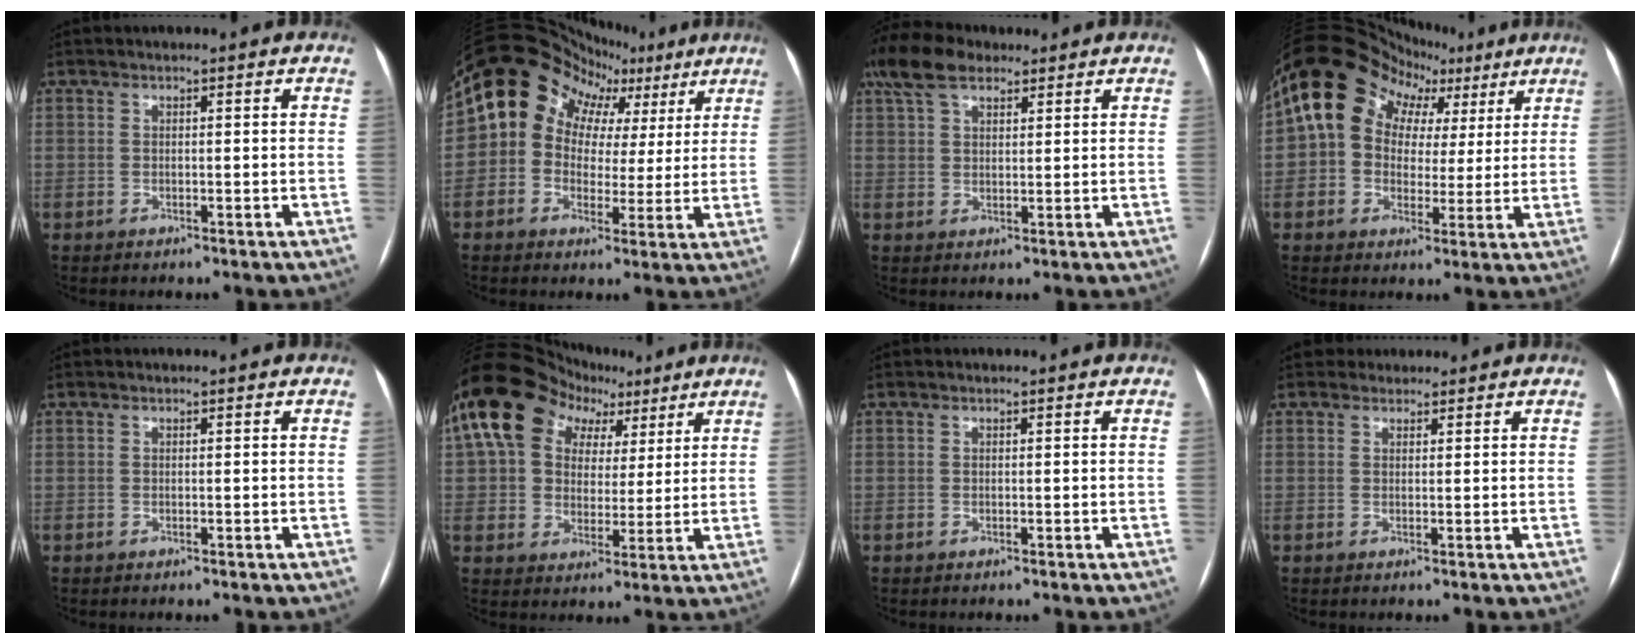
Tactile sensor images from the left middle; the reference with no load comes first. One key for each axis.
{"total": 15.2, "fx": 6.5, "fy": 12.5, "fz": 5.8, "tx": -0.081, "ty": 0.071, "tz": 0.086}
{"total": 8.0, "fx": 5.7, "fy": 3.5, "fz": 4.4, "tx": -0.098, "ty": 0.034, "tz": 0.109}
{"total": 14.8, "fx": 5.7, "fy": 11.9, "fz": 6.8, "tx": -0.098, "ty": 0.074, "tz": 0.091}
{"total": 0.0}
{"total": 16.0, "fx": 7.8, "fy": 11.5, "fz": 8.0, "tx": -0.150, "ty": 0.063, "tz": 0.131}
{"total": 0.0}
{"total": 1.6, "fx": 1.2, "fy": 0.8, "fz": -0.5, "tx": 0.015, "ty": 0.008, "tz": 0.015}